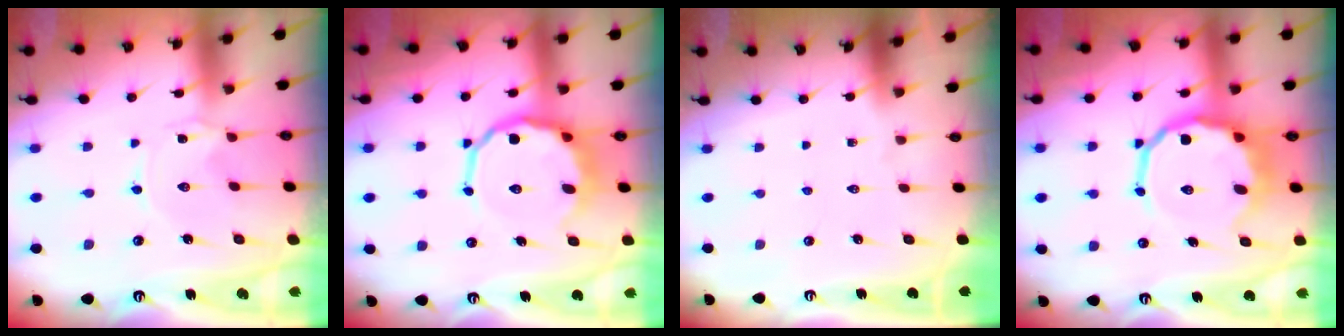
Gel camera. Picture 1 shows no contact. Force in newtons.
{"total": 11.0, "press": 10.5, "slide": 3.3}
{"total": 0.0}
{"total": 12.0, "press": 11.5, "slide": 3.5}